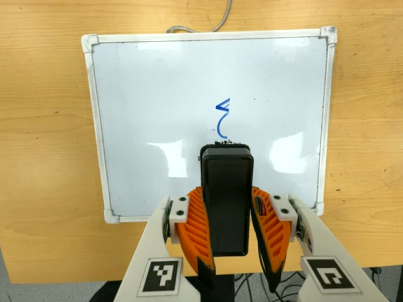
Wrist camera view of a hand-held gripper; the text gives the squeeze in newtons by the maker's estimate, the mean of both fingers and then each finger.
{"total": 8.2, "left": 6.0, "right": 10.5}